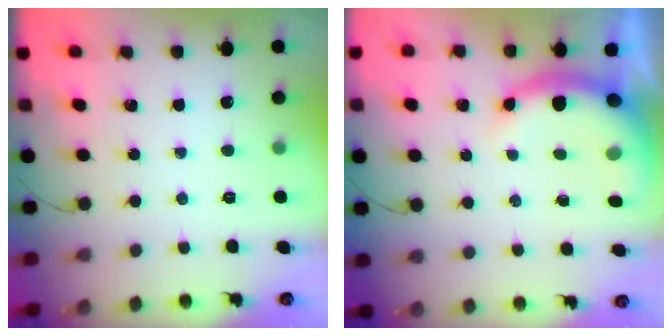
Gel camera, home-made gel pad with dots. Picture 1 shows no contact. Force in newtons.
{"total": 8.2, "press": 8.2, "slide": 0.9}